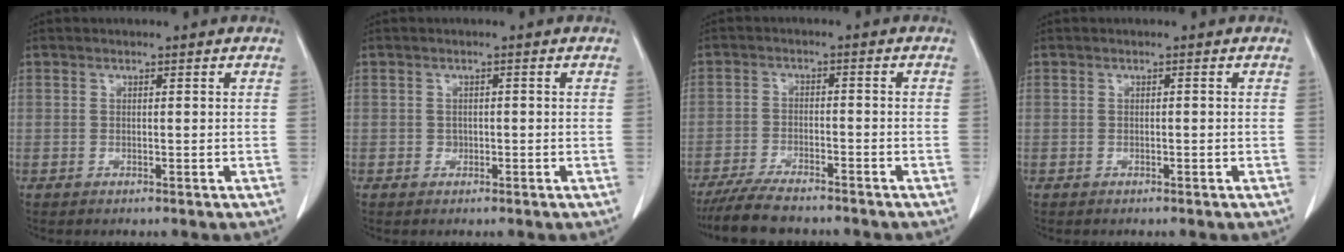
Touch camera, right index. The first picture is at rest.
{"total": 0.8, "force": [-0.3, 0.7, 0.3], "torque": [0.001, 0.003, -0.006]}
{"total": 8.0, "force": [-7.0, 1.2, 3.7], "torque": [-0.064, -0.021, -0.121]}
{"total": 0.0}